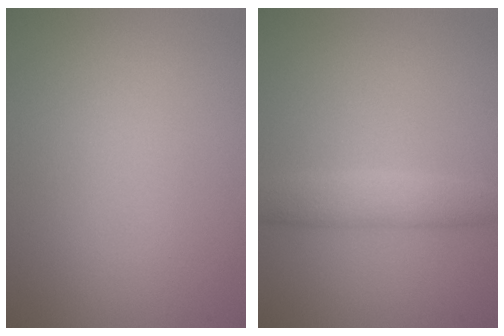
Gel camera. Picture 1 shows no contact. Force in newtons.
{"total": 3.2, "press": 3.1, "slide": 0.3}